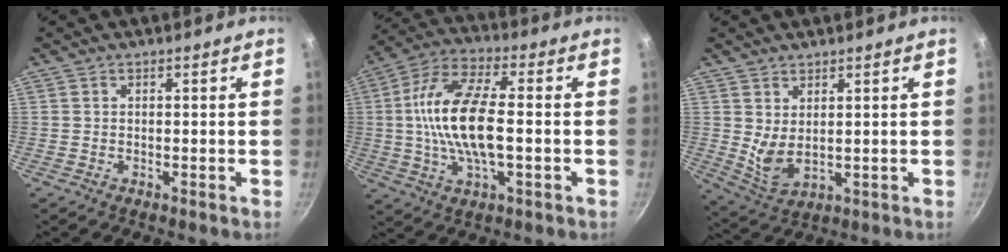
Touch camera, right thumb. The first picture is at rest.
{"total": 16.2, "force": [-0.5, 6.6, 14.8], "torque": [-0.282, 0.023, -0.025]}
{"total": 5.3, "force": [1.9, 2.7, 4.1], "torque": [-0.070, -0.033, 0.046]}